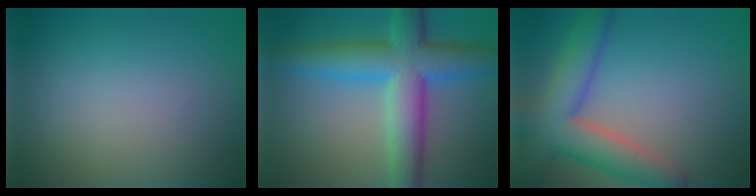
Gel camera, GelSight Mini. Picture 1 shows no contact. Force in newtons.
{"total": 9.1, "press": 9.1, "slide": 0.2}
{"total": 7.5, "press": 7.5, "slide": 0.4}